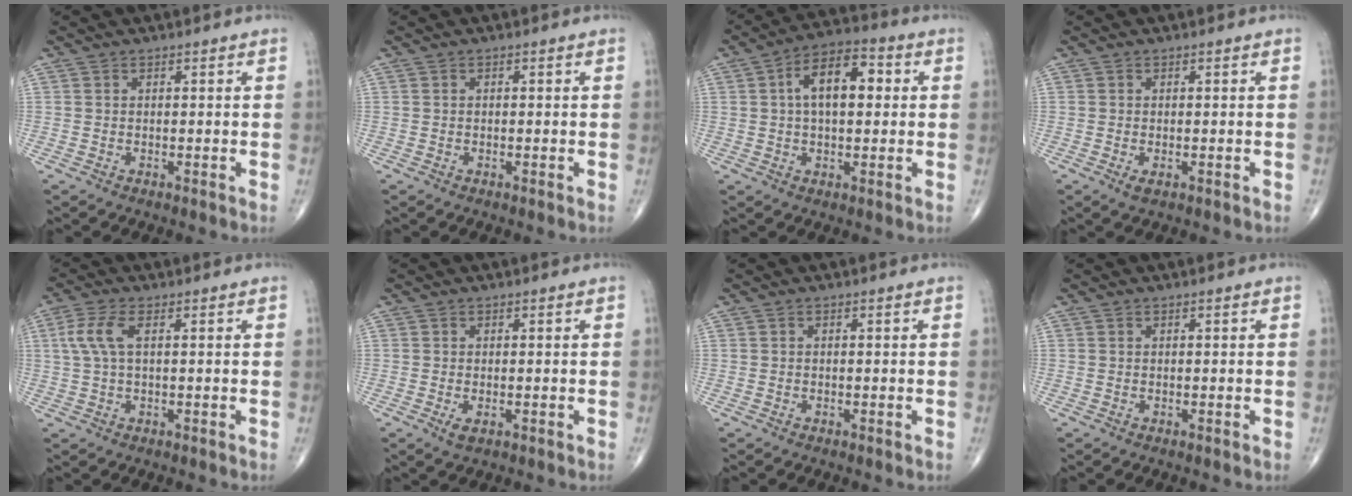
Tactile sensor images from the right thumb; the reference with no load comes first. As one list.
[{"total": 0.0}, {"total": 10.9, "force": [1.9, 5.8, 9.1], "torque": [-0.134, 0.024, 0.022]}, {"total": 1.5, "force": [-0.5, 0.7, 1.2], "torque": [-0.025, -0.004, -0.009]}, {"total": 5.5, "force": [1.4, 2.0, 4.9], "torque": [-0.134, 0.012, 0.030]}, {"total": 1.8, "force": [-0.6, 0.9, 1.5], "torque": [-0.031, -0.004, -0.009]}, {"total": 0.0}, {"total": 0.0}]